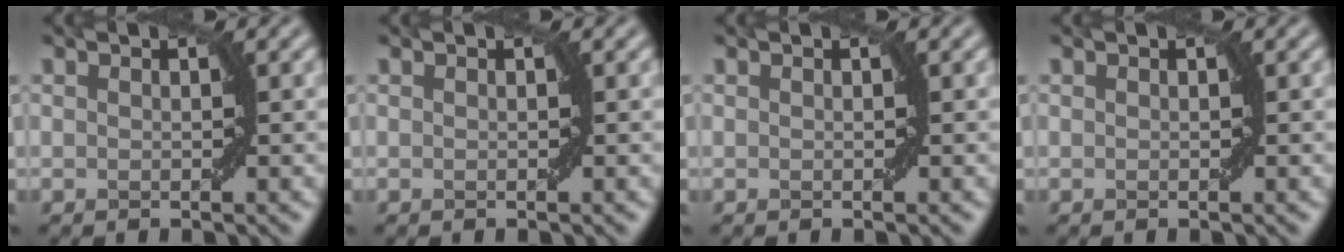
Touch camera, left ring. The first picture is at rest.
{"total": 0.0}
{"total": 0.0}
{"total": 0.0}